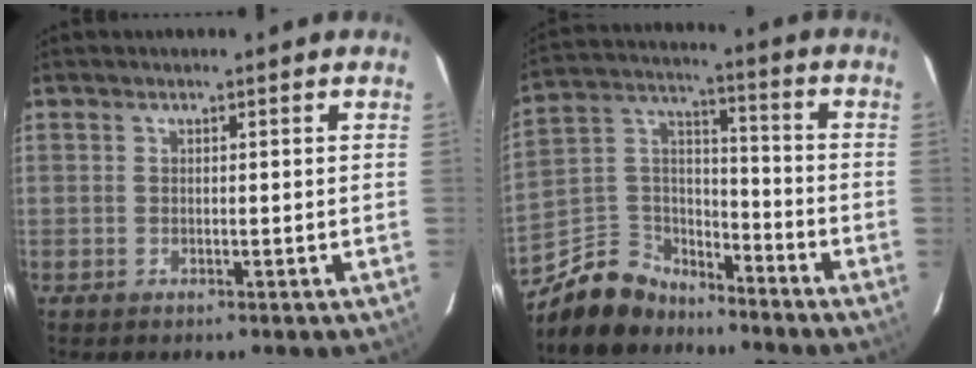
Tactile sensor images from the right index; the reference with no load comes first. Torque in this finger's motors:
{"motor_torque": [0.86, -1.00, 0.08, 0.00]}